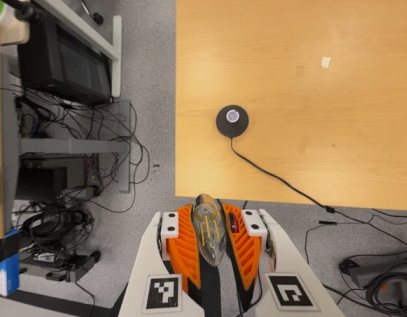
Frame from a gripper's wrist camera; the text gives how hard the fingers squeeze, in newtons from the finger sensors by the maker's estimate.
{"total": 24.0, "left": 25.2, "right": 22.8}